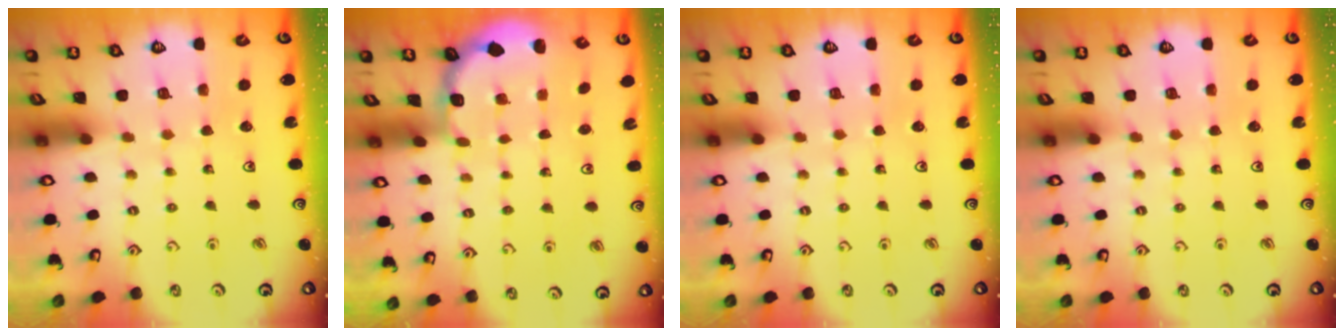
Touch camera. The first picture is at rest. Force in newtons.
{"total": 1.9, "press": 1.7, "slide": 0.8}
{"total": 0.0}
{"total": 0.0}